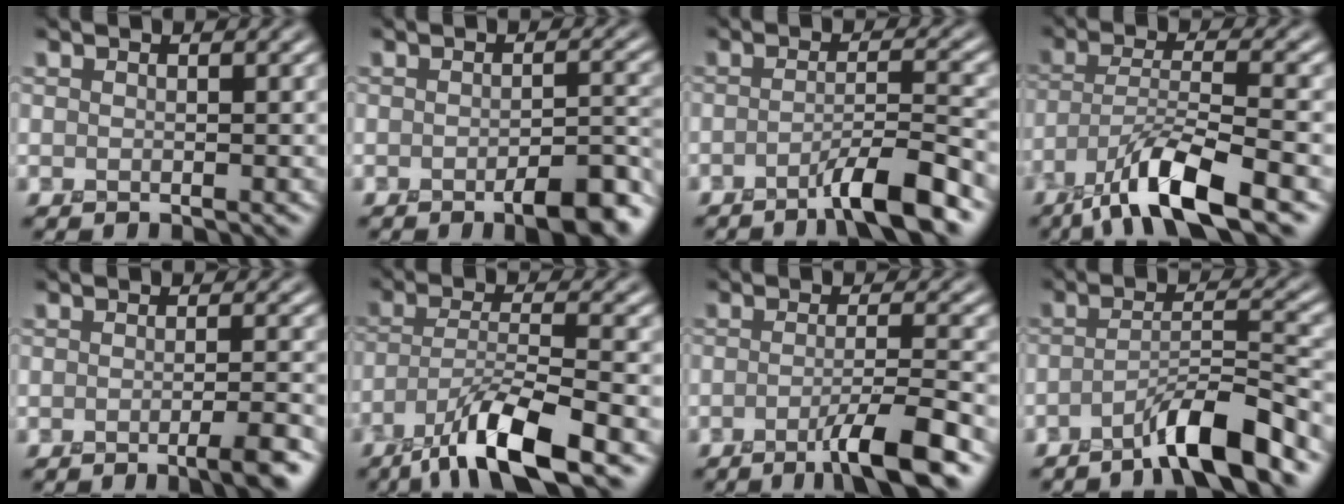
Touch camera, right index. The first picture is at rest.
{"total": 4.4, "force": [-2.5, 1.1, 3.5], "torque": [-0.049, -0.002, -0.037]}
{"total": 5.1, "force": [-3.0, 0.6, 4.1], "torque": [-0.056, 0.011, -0.062]}
{"total": 7.8, "force": [-5.1, 1.5, 5.8], "torque": [-0.102, 0.001, -0.100]}
{"total": 3.4, "force": [-1.6, 0.7, 2.9], "torque": [-0.036, -0.002, -0.031]}
{"total": 7.9, "force": [-5.1, 1.5, 5.8], "torque": [-0.101, 0.000, -0.100]}
{"total": 5.3, "force": [-2.6, 0.6, 4.6], "torque": [-0.070, 0.001, -0.054]}
{"total": 5.8, "force": [-3.9, 0.7, 4.3], "torque": [-0.063, 0.013, -0.074]}